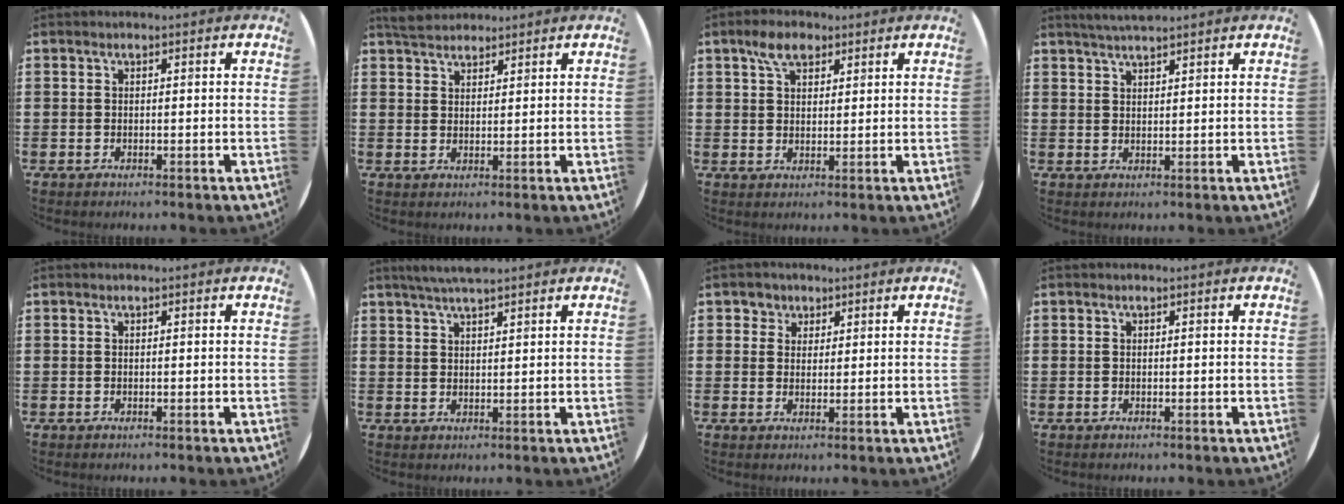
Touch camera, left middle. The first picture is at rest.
{"total": 3.3, "force": [3.2, 1.0, 0.5], "torque": [-0.015, 0.000, 0.061]}
{"total": 4.6, "force": [3.1, 2.4, 2.3], "torque": [-0.036, 0.004, 0.053]}
{"total": 2.9, "force": [2.8, 0.1, 0.8], "torque": [-0.020, -0.003, 0.051]}
{"total": 0.0}
{"total": 3.4, "force": [3.1, 0.2, 1.5], "torque": [-0.033, 0.000, 0.055]}
{"total": 2.4, "force": [1.6, 1.8, -0.1], "torque": [0.003, 0.005, 0.030]}
{"total": 0.0}